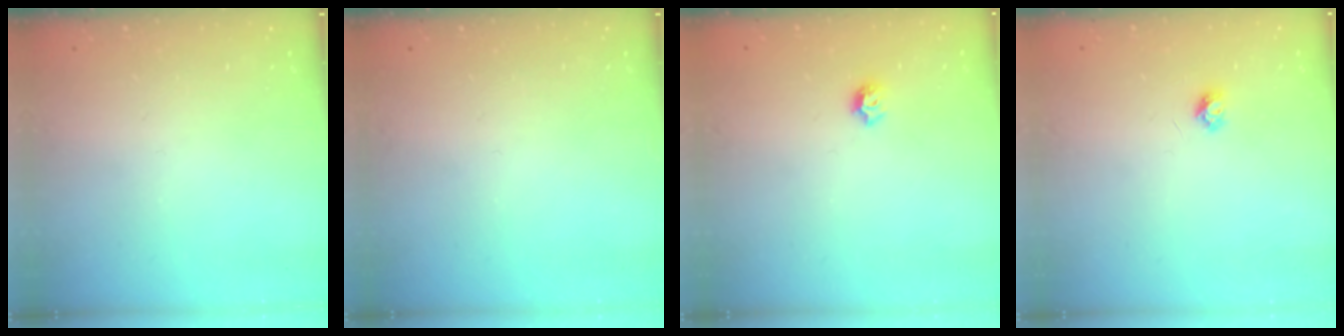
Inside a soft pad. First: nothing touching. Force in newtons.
{"total": 0.0}
{"total": 5.5, "press": 5.4, "slide": 0.7}
{"total": 3.7, "press": 3.7, "slide": 0.5}